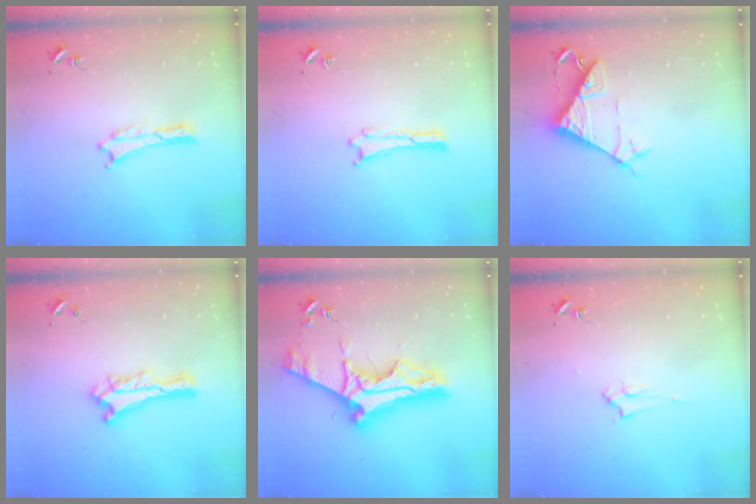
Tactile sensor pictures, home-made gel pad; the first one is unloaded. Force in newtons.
{"total": 0.0}
{"total": 7.0, "press": 7.0, "slide": 0.7}
{"total": 0.6, "press": 0.5, "slide": 0.2}
{"total": 11.7, "press": 11.6, "slide": 1.1}
{"total": 2.1, "press": 2.1, "slide": 0.2}